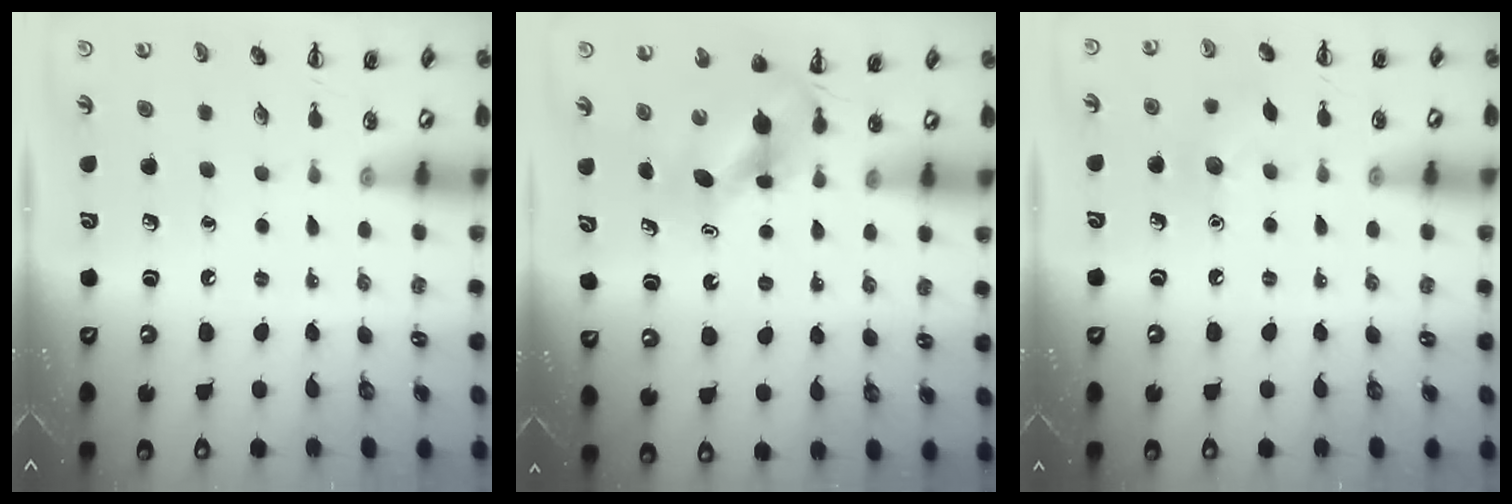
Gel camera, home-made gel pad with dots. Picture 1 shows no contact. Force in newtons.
{"total": 4.9, "press": 4.9, "slide": 0.5}
{"total": 8.4, "press": 8.1, "slide": 1.8}